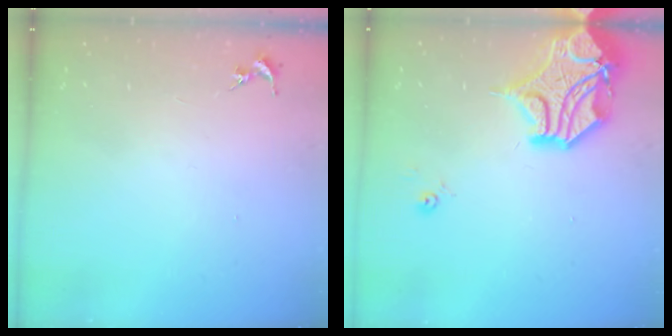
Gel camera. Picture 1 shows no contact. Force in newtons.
{"total": 16.9, "press": 16.8, "slide": 2.5}